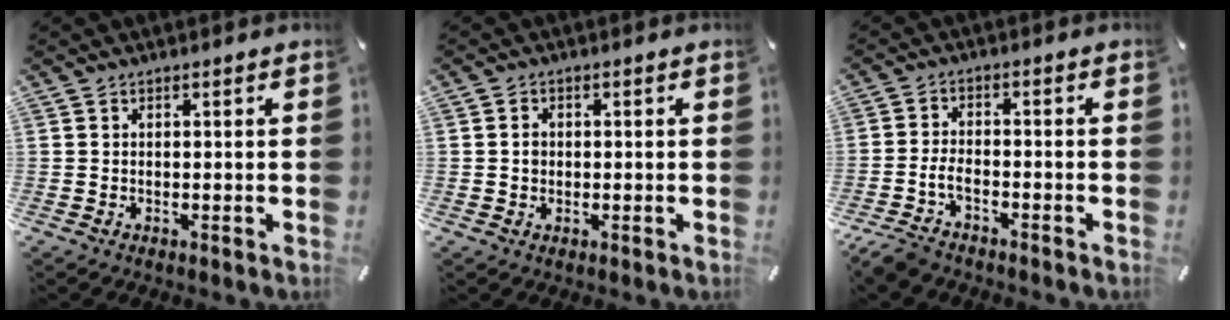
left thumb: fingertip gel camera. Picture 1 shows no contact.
{"total": 1.9, "force": [-0.1, 1.7, 0.9], "torque": [-0.012, 0.003, -0.005]}
{"total": 4.9, "force": [-3.5, 2.1, 2.7], "torque": [-0.071, 0.010, -0.069]}